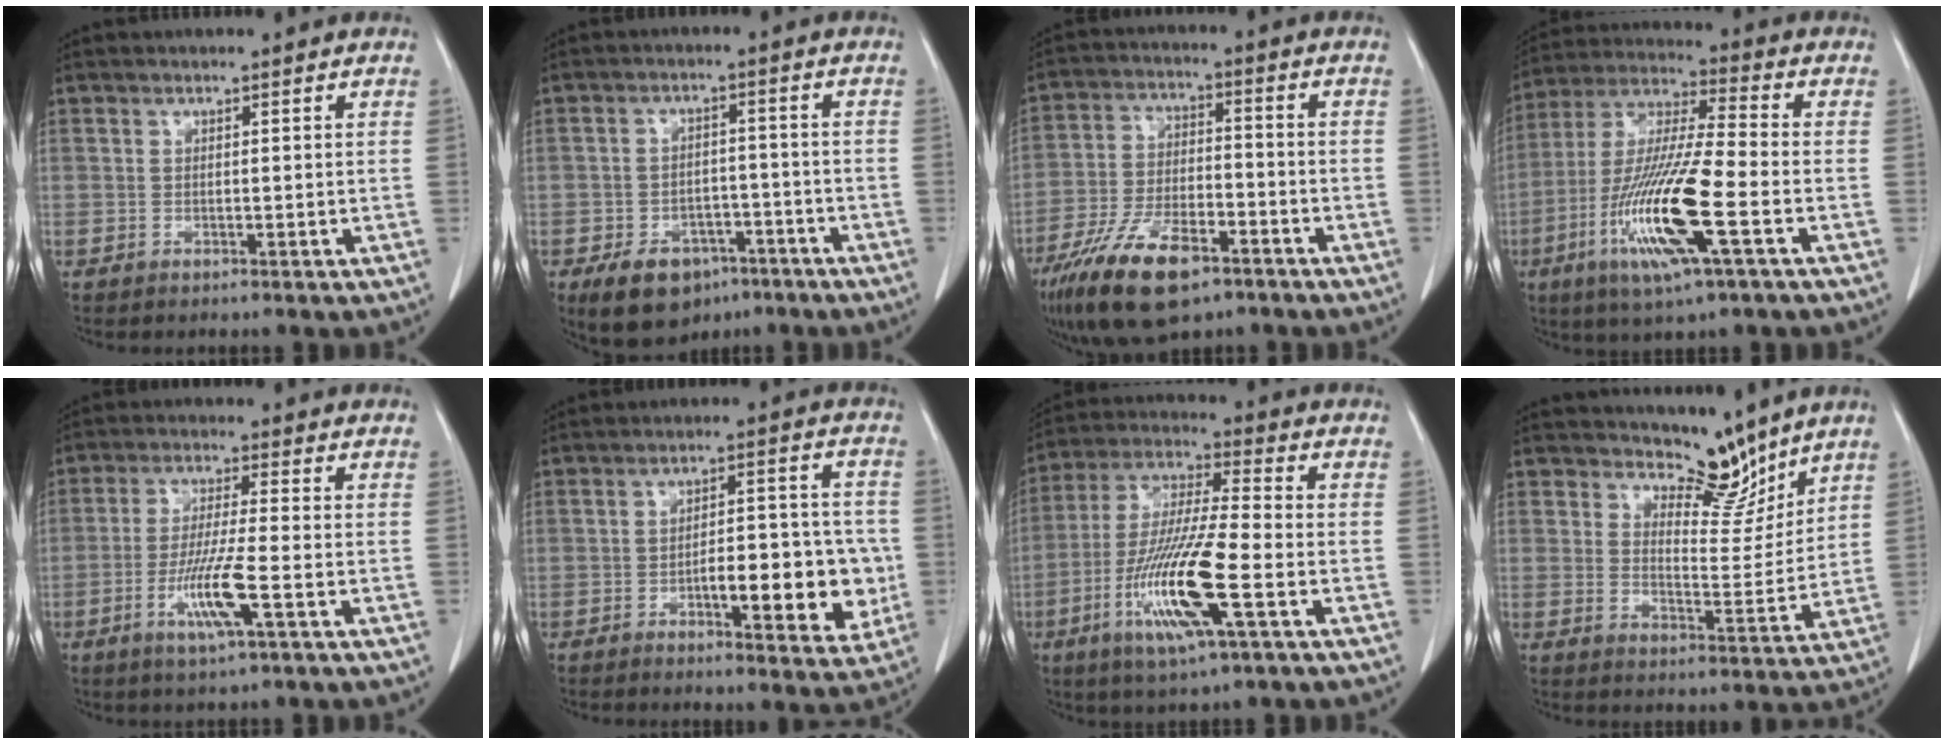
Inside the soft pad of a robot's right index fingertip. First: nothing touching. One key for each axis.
{"total": 9.7, "fx": -6.1, "fy": 5.9, "fz": 4.6, "tx": -0.076, "ty": 0.007, "tz": -0.089}
{"total": 14.0, "fx": -8.8, "fy": 4.9, "fz": 9.7, "tx": -0.188, "ty": -0.015, "tz": -0.157}
{"total": 16.7, "fx": -5.7, "fy": 1.1, "fz": 15.7, "tx": -0.322, "ty": -0.019, "tz": -0.110}
{"total": 8.1, "fx": -3.2, "fy": -0.1, "fz": 7.5, "tx": -0.146, "ty": -0.013, "tz": -0.062}
{"total": 12.1, "fx": -3.1, "fy": 3.8, "fz": 11.0, "tx": -0.145, "ty": 0.018, "tz": -0.040}
{"total": 15.3, "fx": -5.4, "fy": 0.9, "fz": 14.3, "tx": -0.292, "ty": -0.017, "tz": -0.104}
{"total": 7.3, "fx": 6.5, "fy": 2.6, "fz": 2.0, "tx": -0.020, "ty": -0.019, "tz": 0.103}